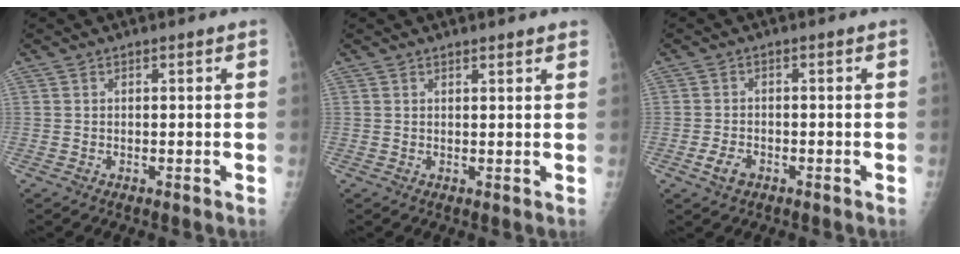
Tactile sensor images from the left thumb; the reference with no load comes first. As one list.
[{"total": 2.4, "force": [2.1, 0.2, 1.0], "torque": [-0.005, -0.006, 0.024]}, {"total": 3.0, "force": [-1.4, 1.8, 1.9], "torque": [-0.036, 0.003, -0.024]}]